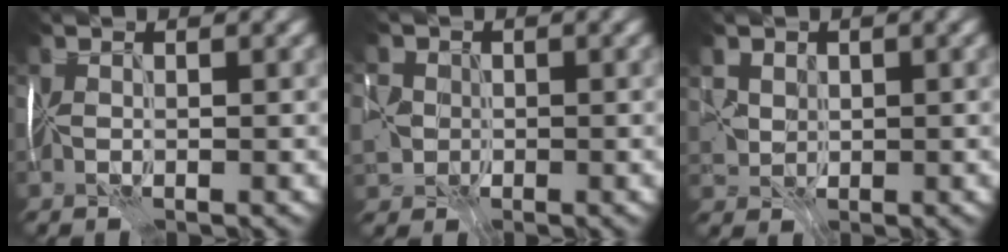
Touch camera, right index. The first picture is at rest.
{"total": 2.5, "force": [-0.8, 2.3, 0.5], "torque": [-0.022, 0.003, -0.011]}
{"total": 2.1, "force": [0.5, 1.9, 0.5], "torque": [-0.026, 0.002, 0.016]}